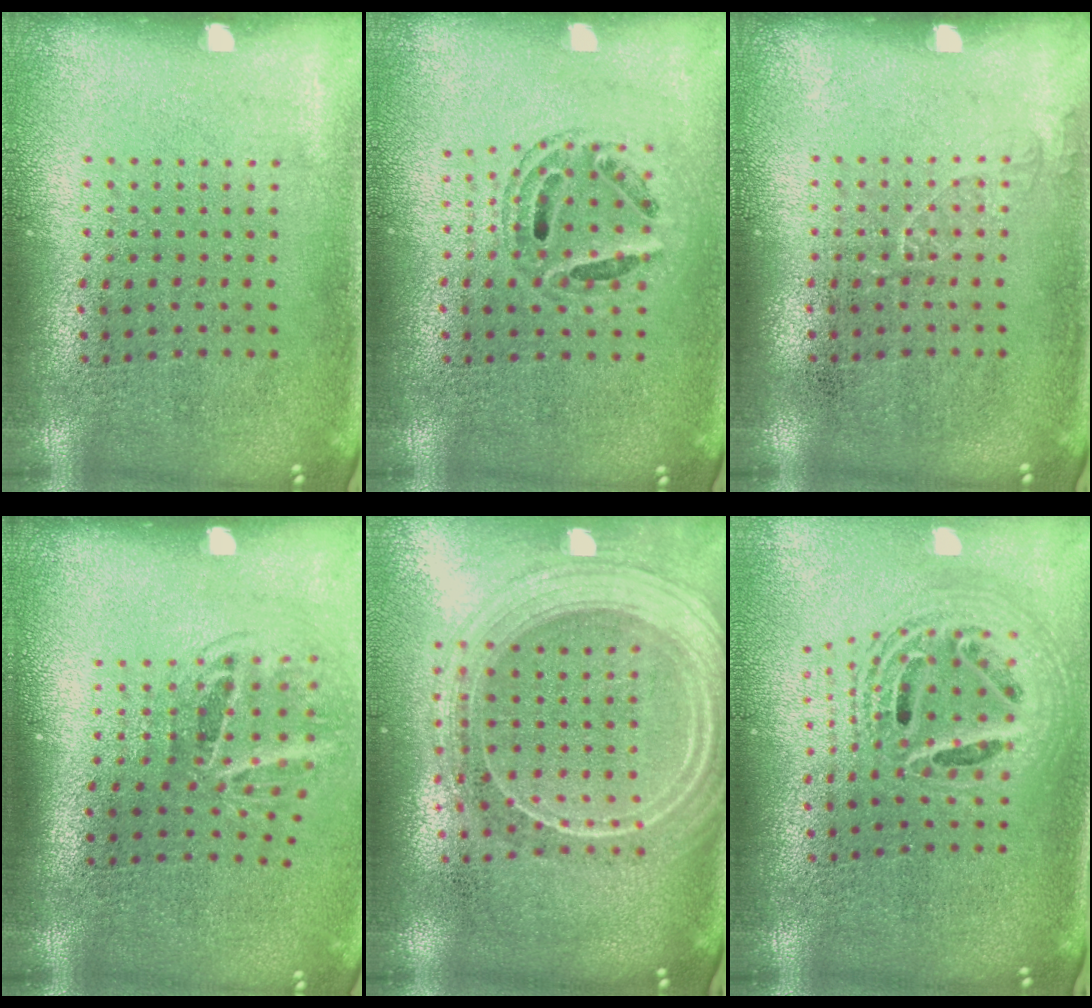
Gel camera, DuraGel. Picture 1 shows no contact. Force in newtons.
{"total": 0.6, "press": 0.6, "slide": 0.2}
{"total": 0.7, "press": 0.7, "slide": 0.1}
{"total": 2.0, "press": 1.3, "slide": 1.5}
{"total": 2.5, "press": 2.1, "slide": 1.2}
{"total": 2.2, "press": 1.7, "slide": 1.4}